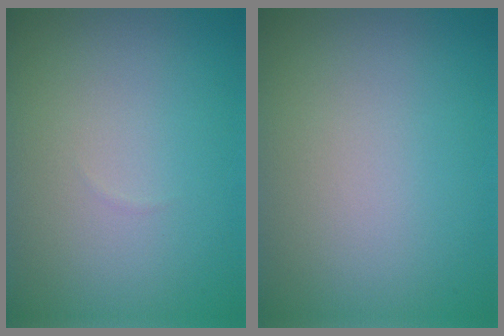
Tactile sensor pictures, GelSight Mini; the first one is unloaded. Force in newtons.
{"total": 0.0}